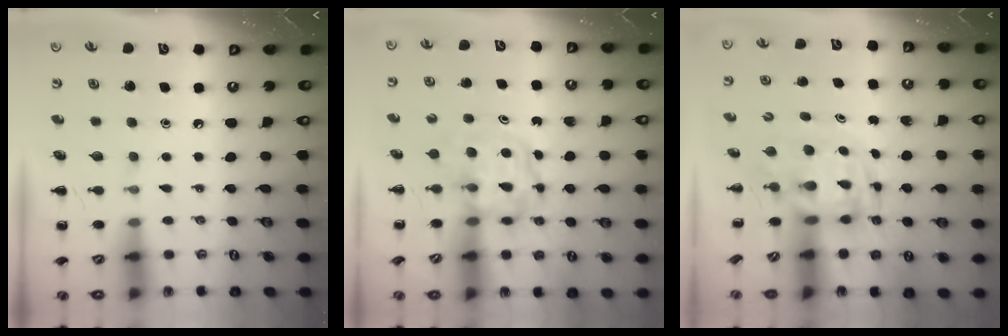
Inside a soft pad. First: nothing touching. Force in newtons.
{"total": 4.0, "press": 4.0, "slide": 0.4}
{"total": 3.8, "press": 3.7, "slide": 0.7}